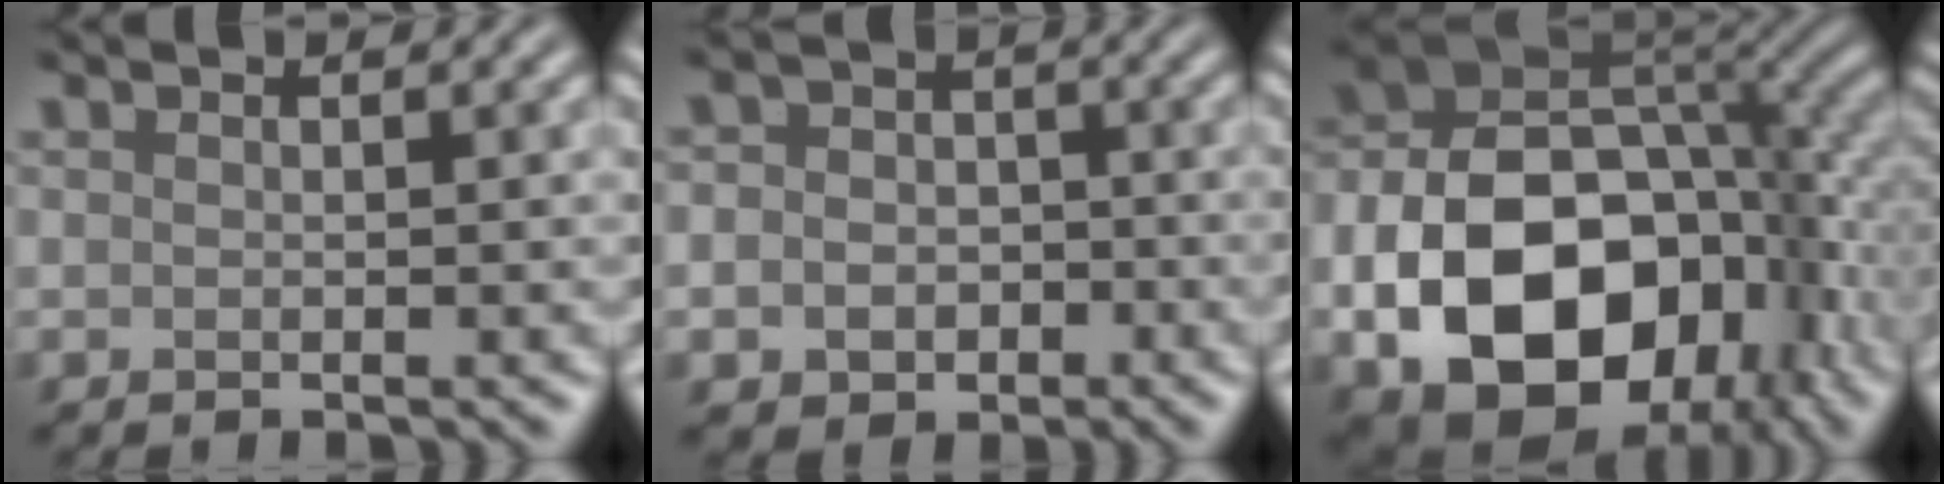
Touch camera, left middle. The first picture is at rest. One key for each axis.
{"total": 5.1, "fx": -1.3, "fy": 4.5, "fz": 2.0, "tx": -0.017, "ty": 0.001, "tz": -0.039}
{"total": 16.4, "fx": -5.0, "fy": 11.3, "fz": 10.9, "tx": -0.201, "ty": -0.019, "tz": -0.086}